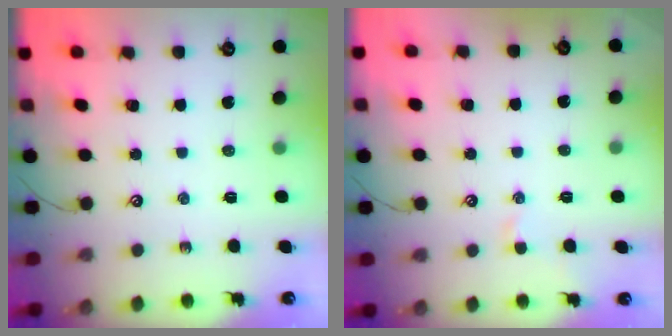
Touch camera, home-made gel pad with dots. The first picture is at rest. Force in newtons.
{"total": 1.4, "press": 1.3, "slide": 0.4}